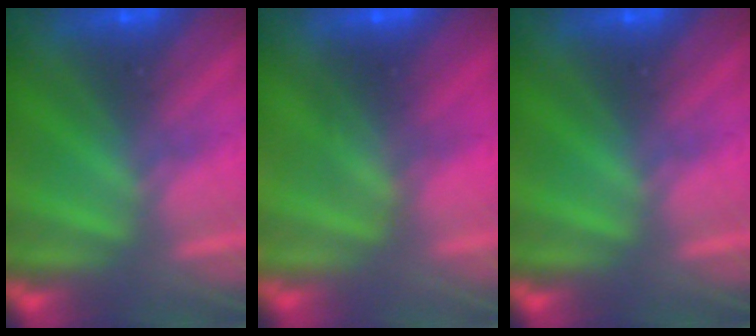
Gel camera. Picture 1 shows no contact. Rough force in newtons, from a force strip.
{"total": 2.7}
{"total": 0.0}